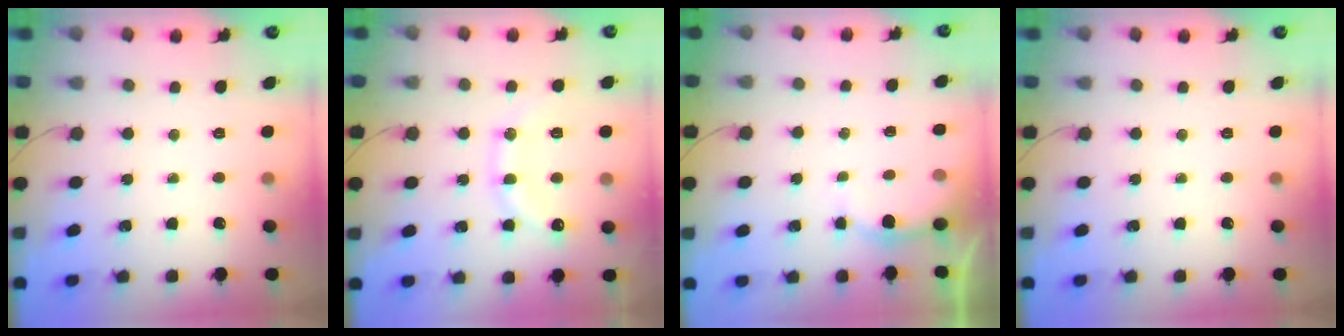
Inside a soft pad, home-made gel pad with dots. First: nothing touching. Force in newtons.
{"total": 14.1, "press": 14.0, "slide": 1.2}
{"total": 2.7, "press": 2.5, "slide": 0.8}
{"total": 0.0}